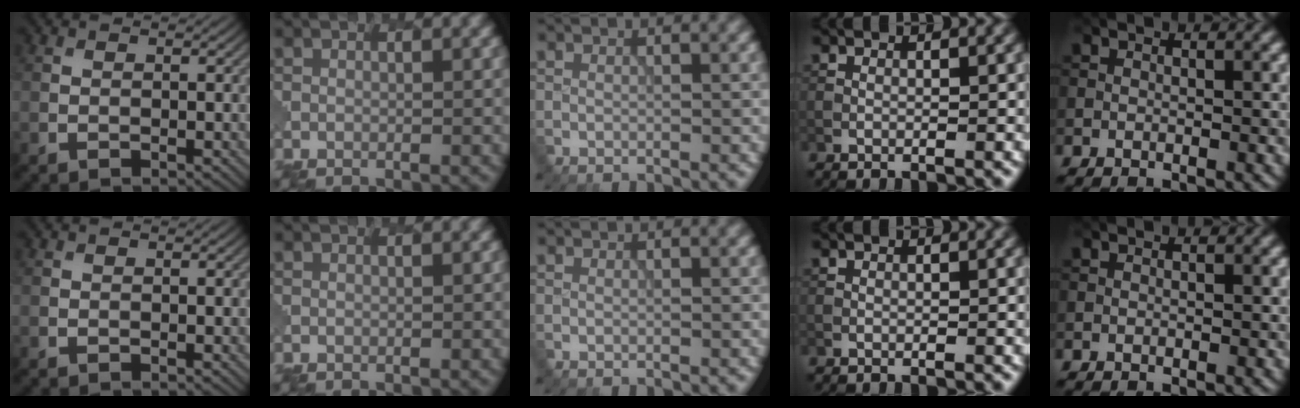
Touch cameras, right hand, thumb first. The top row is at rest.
{}